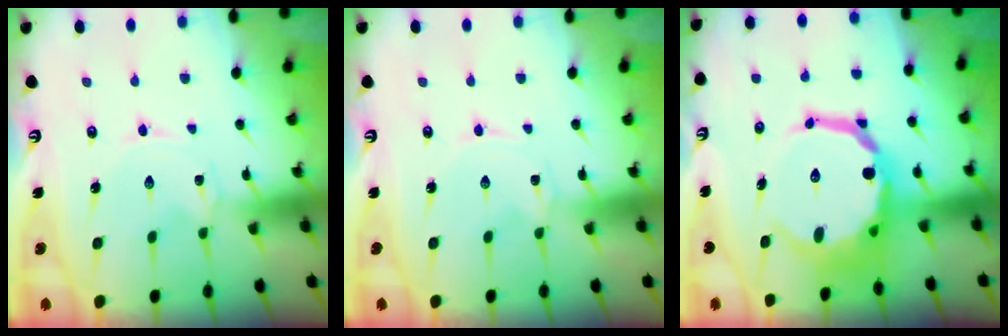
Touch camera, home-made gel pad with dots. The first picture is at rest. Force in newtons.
{"total": 0.0}
{"total": 15.7, "press": 15.3, "slide": 3.3}